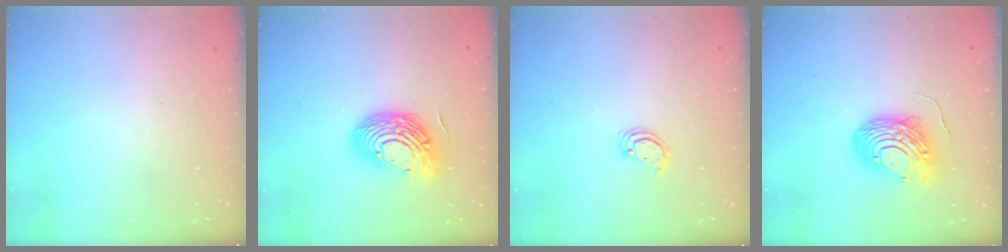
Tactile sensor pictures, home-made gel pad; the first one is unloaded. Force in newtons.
{"total": 15.4, "press": 15.3, "slide": 1.4}
{"total": 2.5, "press": 2.5, "slide": 0.2}
{"total": 12.7, "press": 12.6, "slide": 1.6}